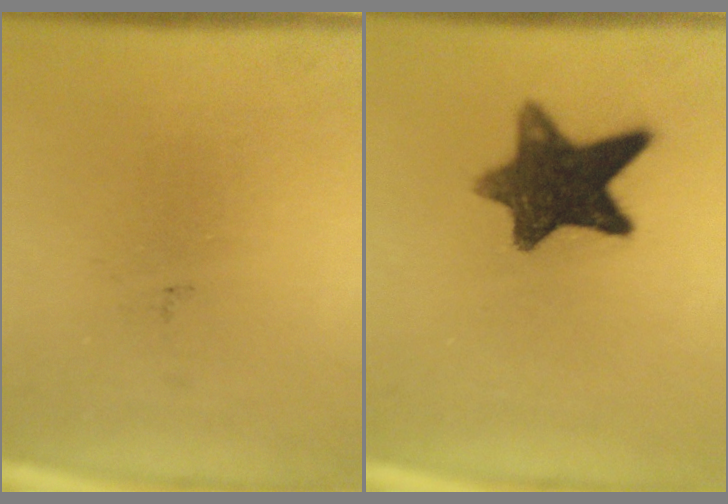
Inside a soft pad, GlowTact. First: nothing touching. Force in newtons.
{"total": 11.1}